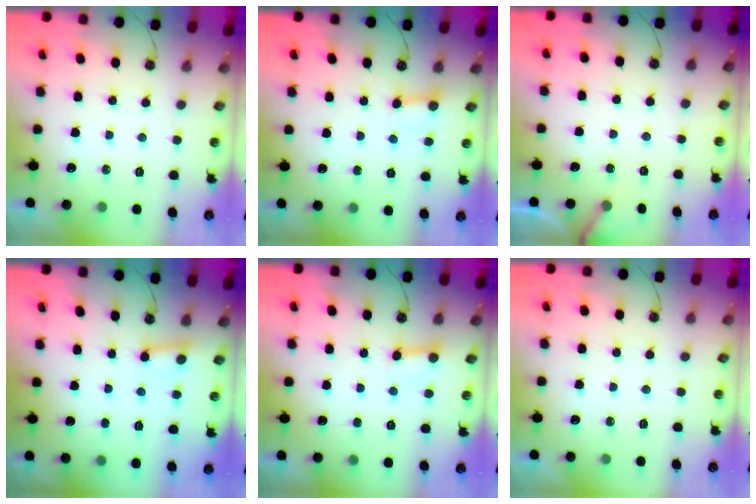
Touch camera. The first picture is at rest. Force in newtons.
{"total": 2.3, "press": 2.3, "slide": 0.1}
{"total": 3.6, "press": 3.6, "slide": 0.2}
{"total": 2.8, "press": 2.7, "slide": 0.6}
{"total": 3.8, "press": 3.7, "slide": 0.5}
{"total": 0.0}